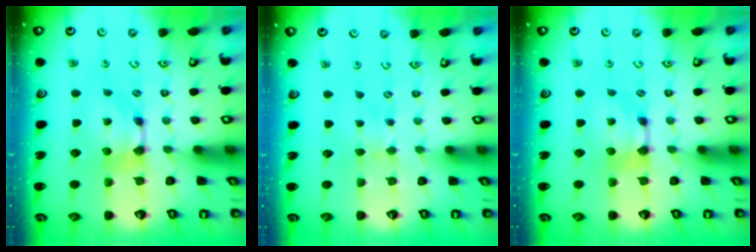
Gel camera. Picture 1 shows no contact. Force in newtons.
{"total": 2.4, "press": 2.3, "slide": 0.5}
{"total": 0.0}